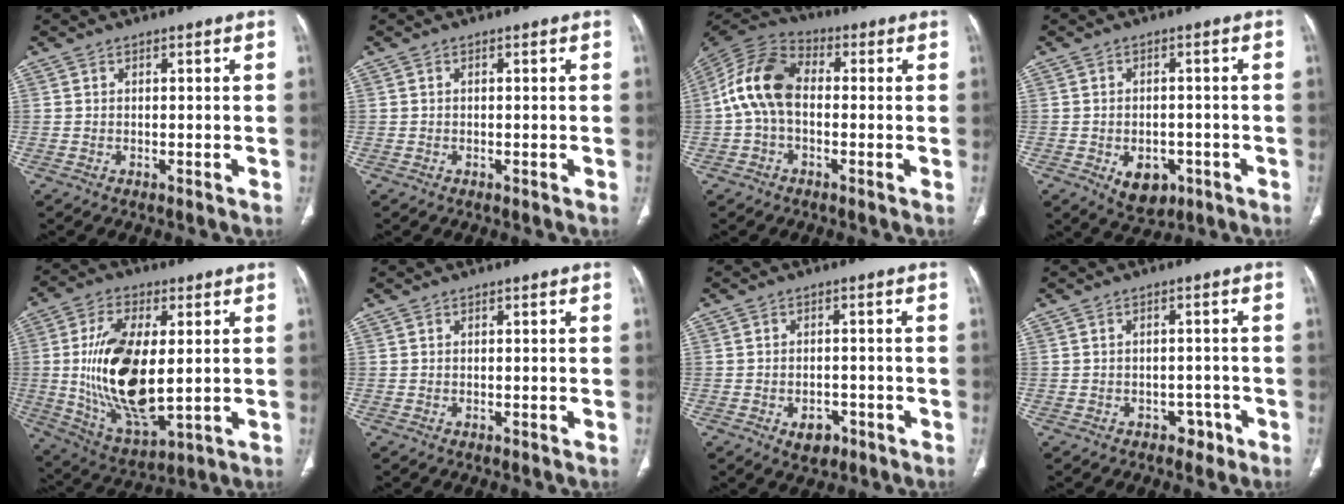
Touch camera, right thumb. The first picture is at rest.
{"total": 0.0}
{"total": 11.9, "force": [-0.3, 7.8, 9.0], "torque": [-0.172, 0.031, -0.019]}
{"total": 6.8, "force": [-2.7, 4.7, 4.2], "torque": [-0.045, 0.012, -0.025]}
{"total": 19.3, "force": [0.9, 9.2, 16.9], "torque": [-0.316, -0.017, 0.029]}
{"total": 0.0}
{"total": 4.2, "force": [-2.1, 2.8, 2.4], "torque": [-0.024, 0.011, -0.024]}
{"total": 3.1, "force": [-1.8, 2.3, 1.1], "torque": [0.004, 0.016, -0.020]}